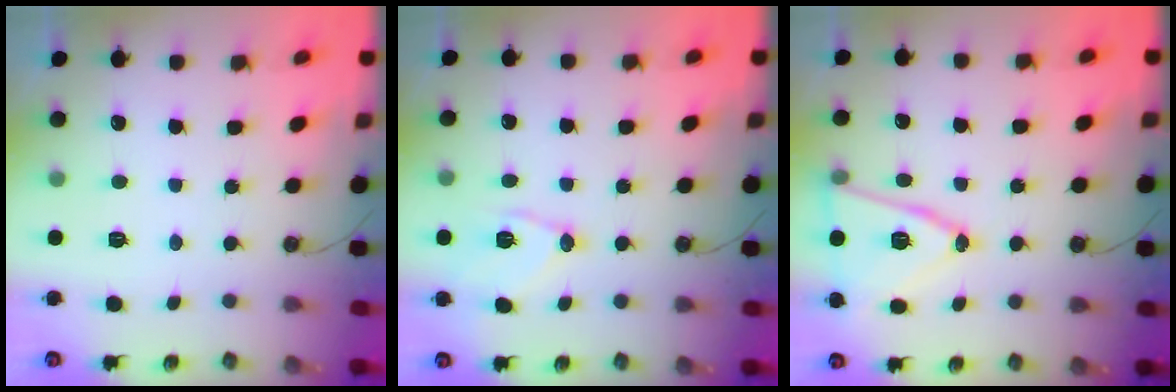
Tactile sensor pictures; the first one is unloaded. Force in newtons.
{"total": 10.9, "press": 10.9, "slide": 0.7}
{"total": 15.0, "press": 14.6, "slide": 3.4}